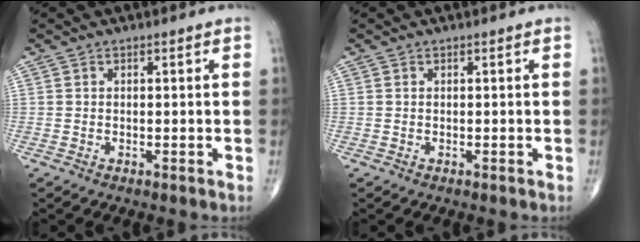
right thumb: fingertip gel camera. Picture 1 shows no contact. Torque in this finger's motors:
{"motor_torque": [1.03, 2.34, -0.03, -0.11, -0.03]}